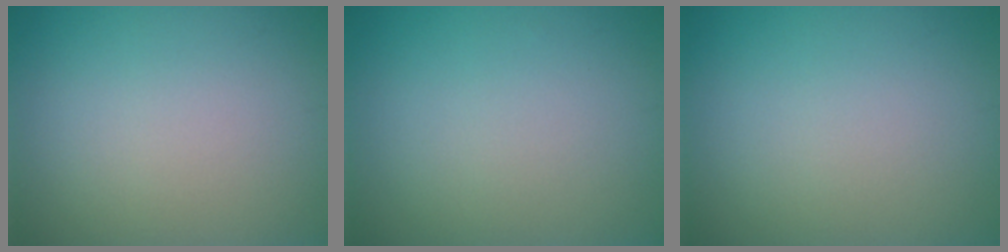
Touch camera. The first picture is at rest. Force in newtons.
{"total": 0.0}
{"total": 0.0}